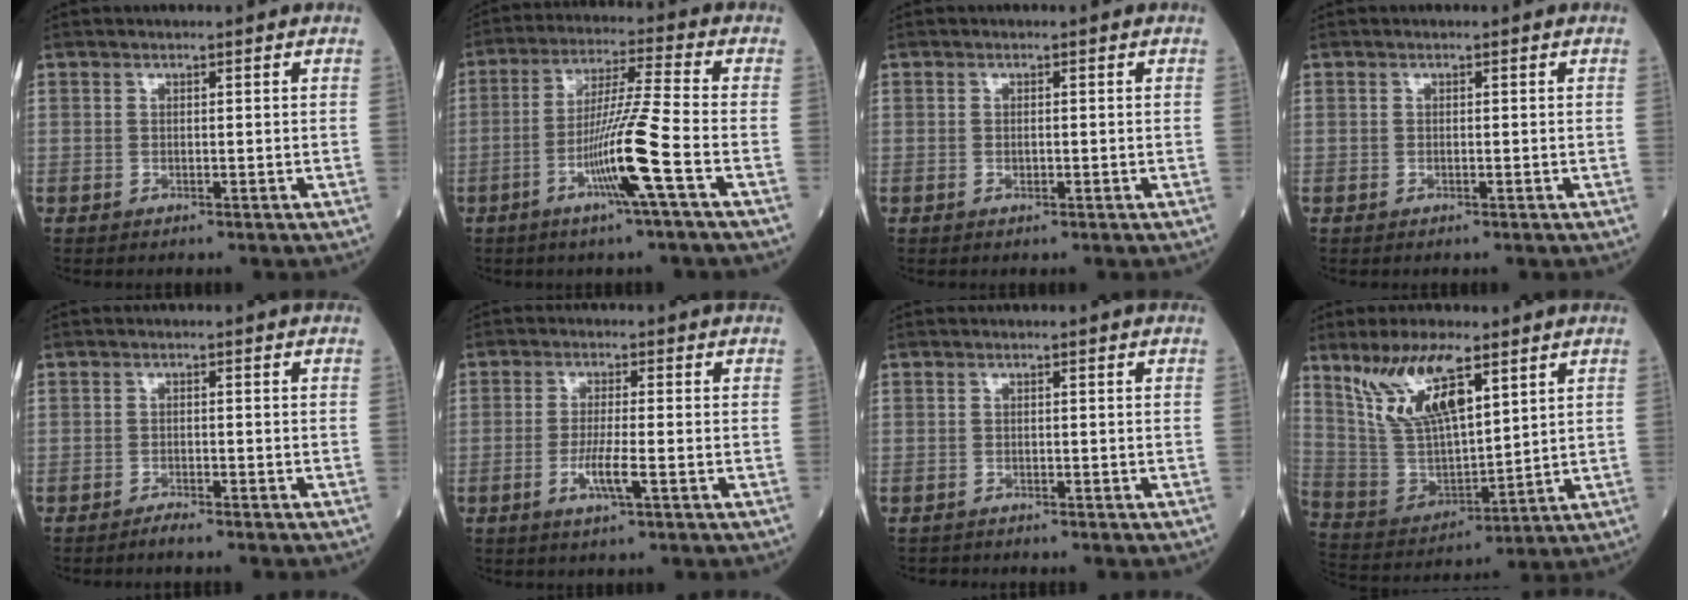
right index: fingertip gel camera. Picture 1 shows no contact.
{"total": 10.8, "force": [-4.1, -1.7, 9.8], "torque": [-0.190, -0.007, -0.079]}
{"total": 0.8, "force": [-0.2, 0.3, 0.7], "torque": [-0.015, -0.001, -0.002]}
{"total": 0.0}
{"total": 1.7, "force": [-1.6, -0.1, 0.6], "torque": [-0.012, 0.000, -0.026]}
{"total": 4.4, "force": [-1.5, 0.0, 4.1], "torque": [-0.081, -0.008, -0.030]}
{"total": 1.1, "force": [-1.1, 0.2, -0.3], "torque": [0.000, -0.003, -0.021]}
{"total": 13.9, "force": [8.2, 4.1, 10.5], "torque": [-0.213, 0.008, 0.167]}